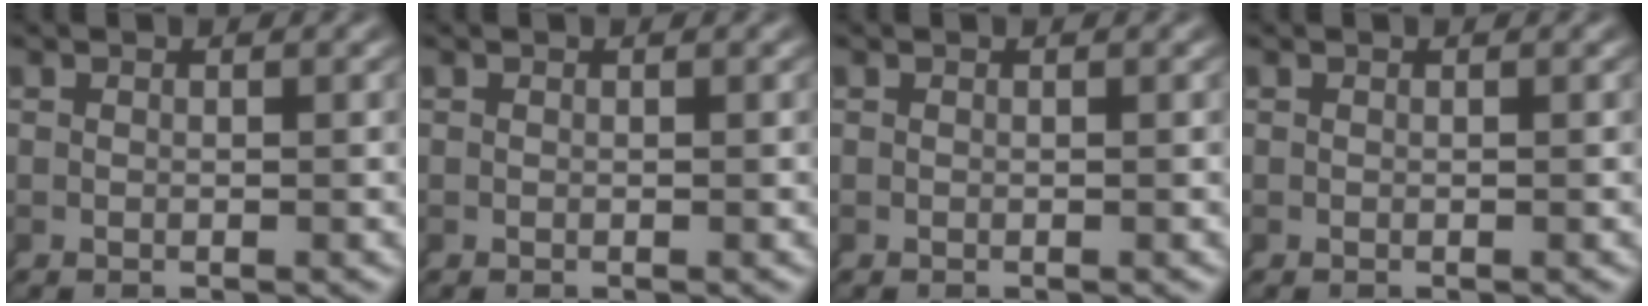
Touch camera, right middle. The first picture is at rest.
{"total": 0.0}
{"total": 0.0}
{"total": 0.0}